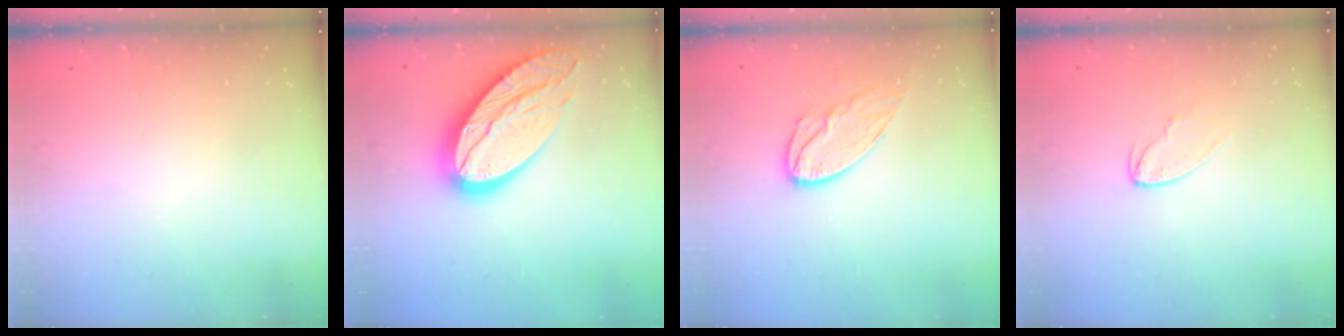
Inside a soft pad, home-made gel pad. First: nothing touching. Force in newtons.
{"total": 21.6, "press": 21.5, "slide": 1.9}
{"total": 9.9, "press": 9.9, "slide": 0.7}
{"total": 4.7, "press": 4.7, "slide": 0.4}